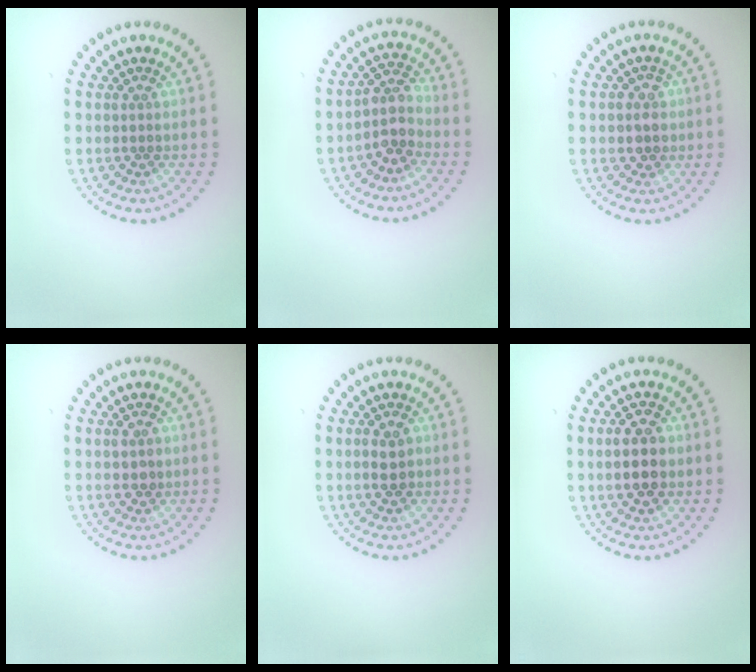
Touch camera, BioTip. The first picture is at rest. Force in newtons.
{"total": 3.1, "press": 2.5, "slide": 1.8}
{"total": 2.3, "press": 2.2, "slide": 0.8}
{"total": 1.8, "press": 1.8, "slide": 0.1}
{"total": 2.3, "press": 2.3, "slide": 0.2}
{"total": 4.4, "press": 4.4, "slide": 0.2}